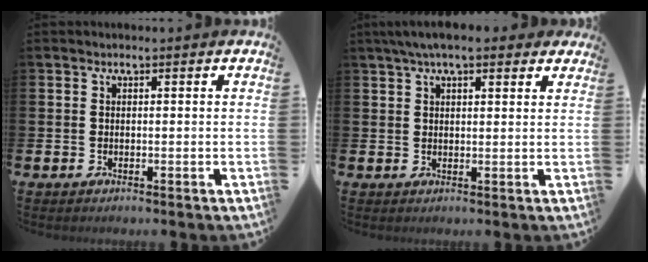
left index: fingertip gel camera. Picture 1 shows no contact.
{"total": 4.7, "force": [3.8, 1.3, 2.6], "torque": [-0.052, -0.002, 0.067]}